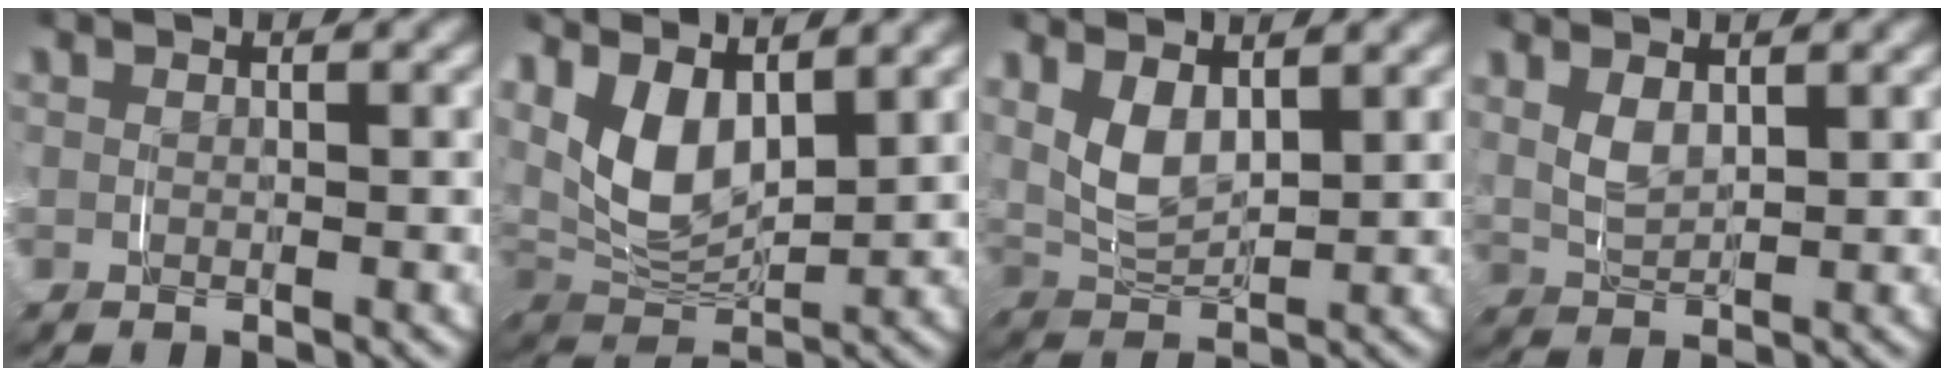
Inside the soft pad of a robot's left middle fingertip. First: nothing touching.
{"total": 8.2, "force": [2.0, 5.5, 5.8], "torque": [-0.137, -0.007, 0.034]}
{"total": 5.9, "force": [1.5, 4.1, 4.0], "torque": [-0.105, -0.013, 0.028]}
{"total": 3.1, "force": [1.0, 1.9, 2.1], "torque": [-0.056, -0.009, 0.025]}